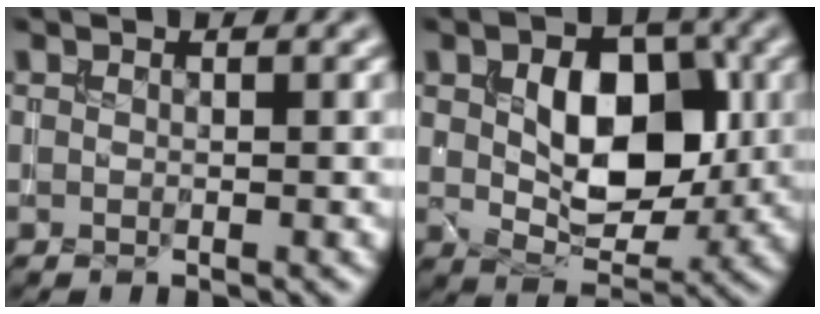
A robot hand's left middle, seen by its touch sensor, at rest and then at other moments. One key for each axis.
{"total": 7.3, "fx": 1.0, "fy": 4.4, "fz": 5.7, "tx": -0.092, "ty": -0.006, "tz": 0.020}